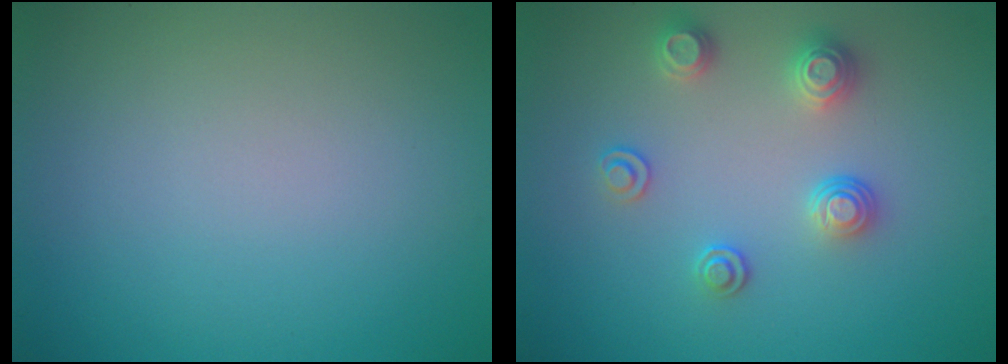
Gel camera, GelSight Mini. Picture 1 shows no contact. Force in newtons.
{"total": 2.6, "press": 2.6, "slide": 0.4}